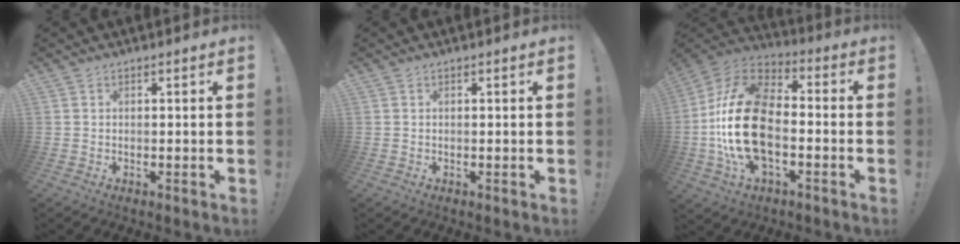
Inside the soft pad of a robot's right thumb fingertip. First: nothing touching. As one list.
[{"total": 0.0}, {"total": 24.5, "force": [-3.6, 14.3, 19.6], "torque": [-0.393, 0.035, -0.050]}]